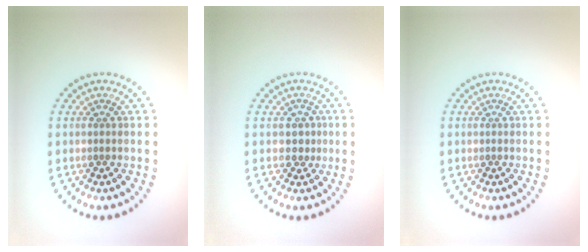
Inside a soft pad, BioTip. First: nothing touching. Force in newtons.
{"total": 1.6, "press": 1.3, "slide": 1.0}
{"total": 0.0}